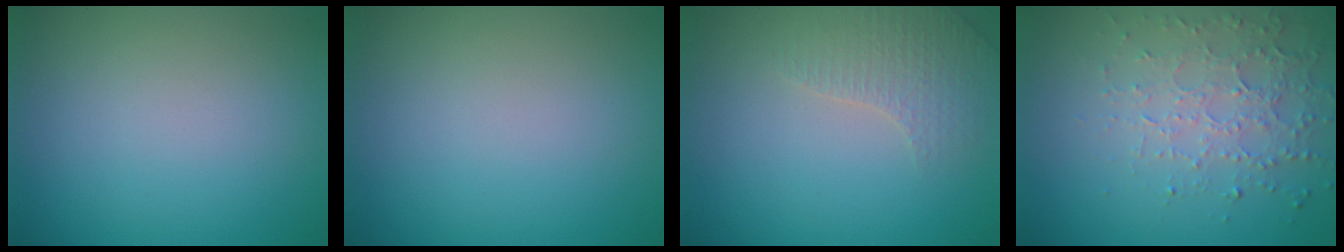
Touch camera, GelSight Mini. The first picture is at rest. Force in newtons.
{"total": 0.0}
{"total": 2.6, "press": 2.5, "slide": 0.5}
{"total": 4.5, "press": 3.2, "slide": 3.1}